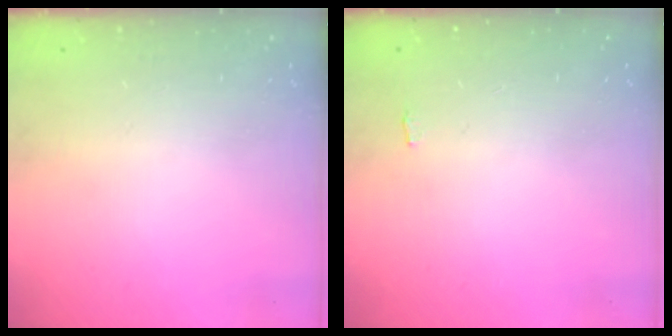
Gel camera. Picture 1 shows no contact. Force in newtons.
{"total": 2.8, "press": 2.8, "slide": 0.3}